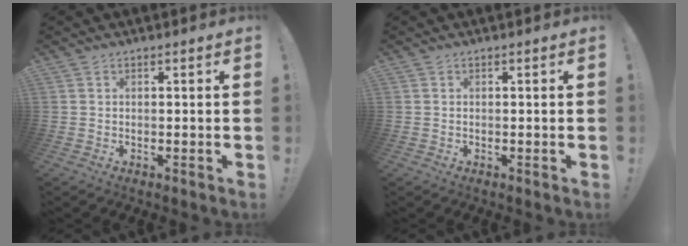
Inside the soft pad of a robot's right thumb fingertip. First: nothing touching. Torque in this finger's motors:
{"motor_torque": [-0.04, 0.39, -0.09, 0.05, 0.00]}